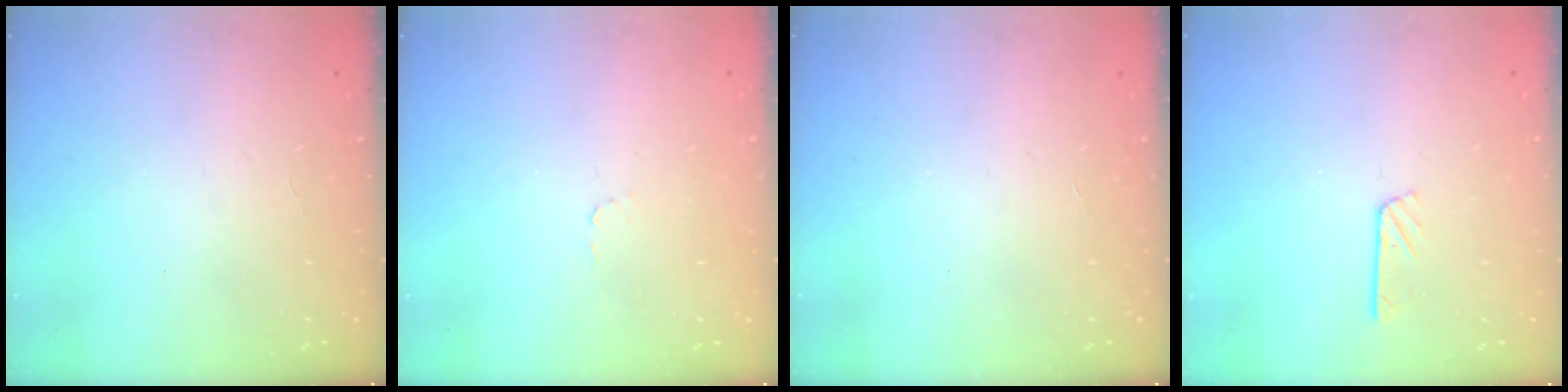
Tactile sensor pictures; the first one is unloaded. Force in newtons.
{"total": 2.7, "press": 2.7, "slide": 0.3}
{"total": 0.0}
{"total": 2.8, "press": 2.8, "slide": 0.2}